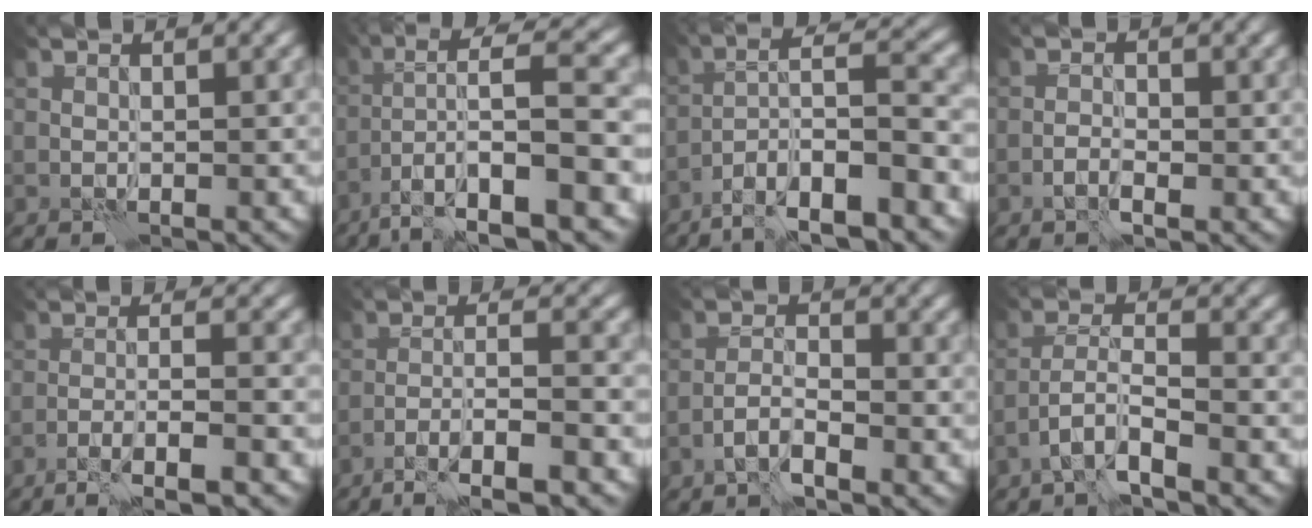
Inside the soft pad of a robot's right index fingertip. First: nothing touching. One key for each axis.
{"total": 11.1, "fx": -4.6, "fy": 2.4, "fz": 9.8, "tx": -0.165, "ty": 0.019, "tz": -0.076}
{"total": 9.6, "fx": -5.8, "fy": 2.2, "fz": 7.4, "tx": -0.116, "ty": 0.015, "tz": -0.103}
{"total": 1.7, "fx": -0.9, "fy": 0.7, "fz": 1.3, "tx": -0.022, "ty": 0.004, "tz": -0.021}
{"total": 5.1, "fx": -3.3, "fy": 0.7, "fz": 3.8, "tx": -0.056, "ty": 0.008, "tz": -0.064}
{"total": 6.7, "fx": -4.4, "fy": 1.1, "fz": 4.9, "tx": -0.075, "ty": 0.008, "tz": -0.081}
{"total": 2.5, "fx": -1.7, "fy": 0.7, "fz": 1.8, "tx": -0.035, "ty": 0.009, "tz": -0.038}
{"total": 4.0, "fx": -2.6, "fy": 0.9, "fz": 2.9, "tx": -0.056, "ty": 0.006, "tz": -0.059}